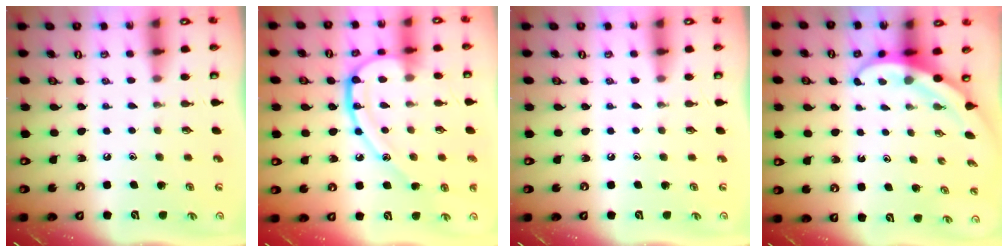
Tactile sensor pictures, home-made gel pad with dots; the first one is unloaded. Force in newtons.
{"total": 15.8, "press": 15.8, "slide": 1.1}
{"total": 0.0}
{"total": 3.9, "press": 3.8, "slide": 0.3}